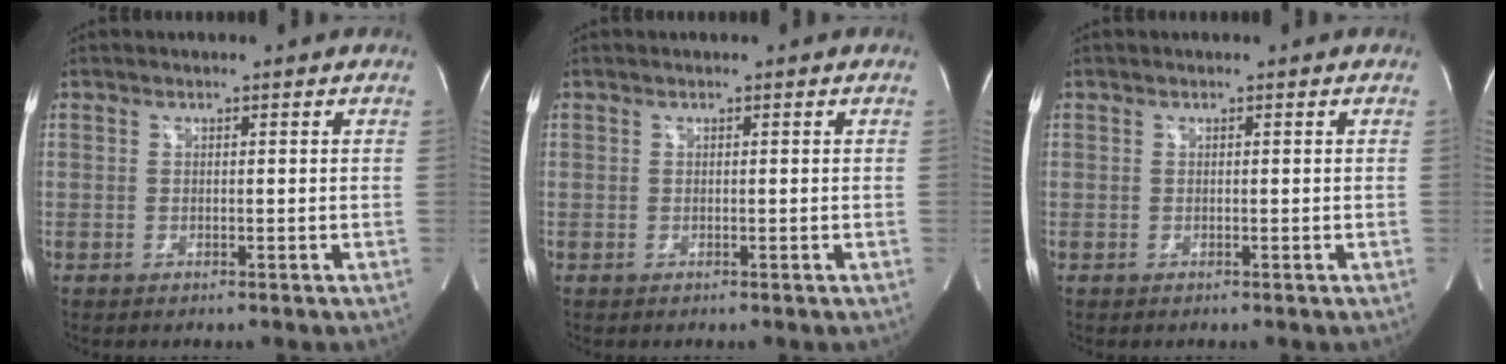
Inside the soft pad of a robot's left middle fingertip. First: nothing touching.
{"total": 0.0}
{"total": 0.0}